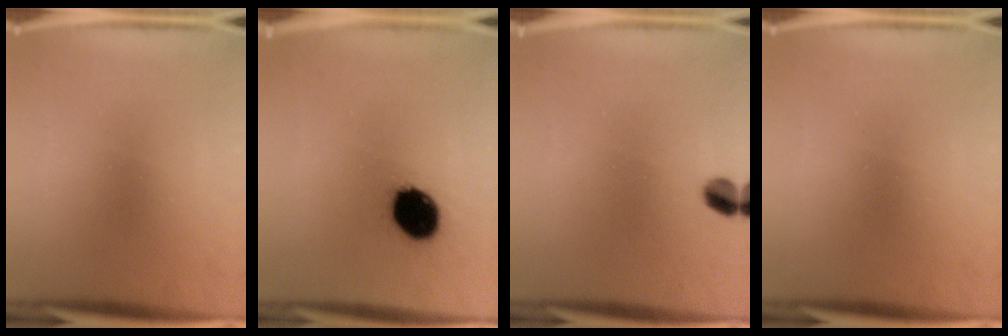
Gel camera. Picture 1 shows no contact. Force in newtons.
{"total": 12.9}
{"total": 3.5}
{"total": 0.0}